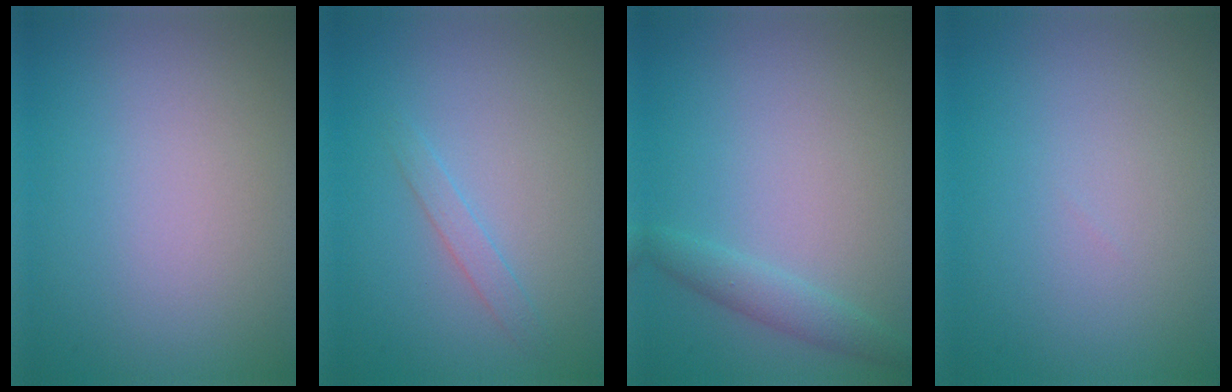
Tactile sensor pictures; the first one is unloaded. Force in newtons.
{"total": 1.2, "press": 1.2, "slide": 0.1}
{"total": 1.8, "press": 1.8, "slide": 0.2}
{"total": 0.0}